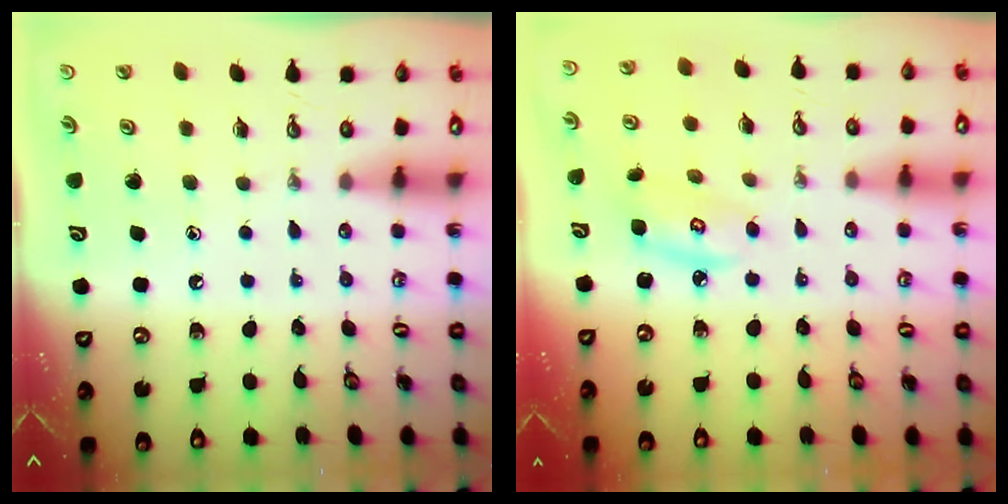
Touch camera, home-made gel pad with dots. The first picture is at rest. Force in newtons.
{"total": 4.5, "press": 4.5, "slide": 0.3}